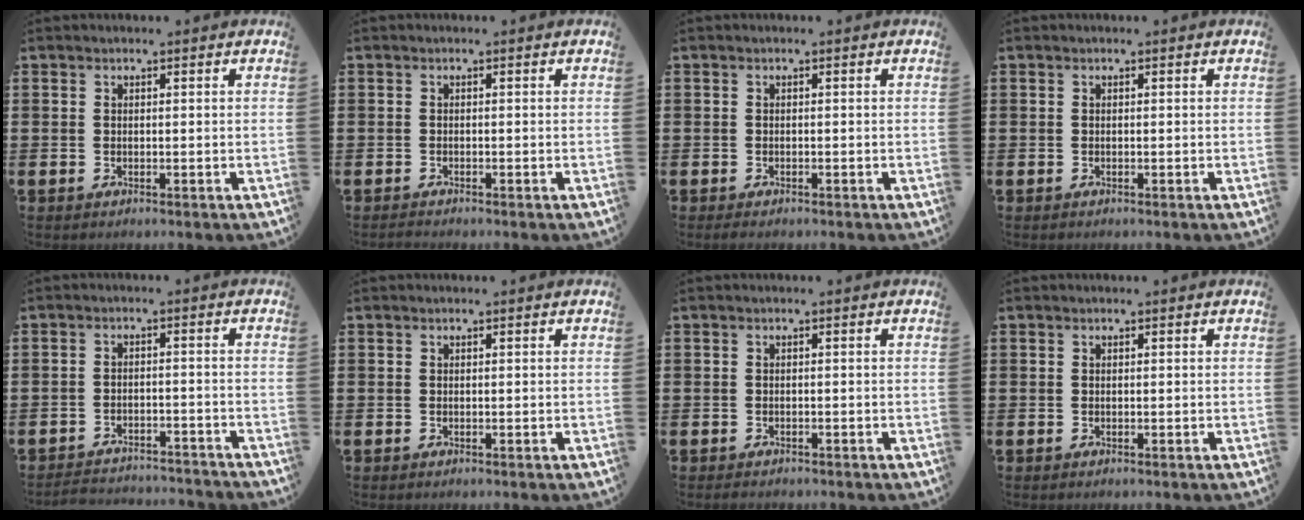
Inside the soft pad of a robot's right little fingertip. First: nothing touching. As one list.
[{"total": 0.5, "force": [-0.5, 0.0, 0.2], "torque": [-0.003, -0.002, -0.010]}, {"total": 0.5, "force": [-0.4, 0.2, 0.3], "torque": [-0.008, 0.000, -0.008]}, {"total": 0.0}, {"total": 2.9, "force": [-2.9, 0.1, 0.0], "torque": [-0.004, 0.004, -0.062]}, {"total": 0.0}, {"total": 0.5, "force": [-0.5, 0.2, 0.1], "torque": [-0.004, -0.001, -0.011]}, {"total": 0.0}]